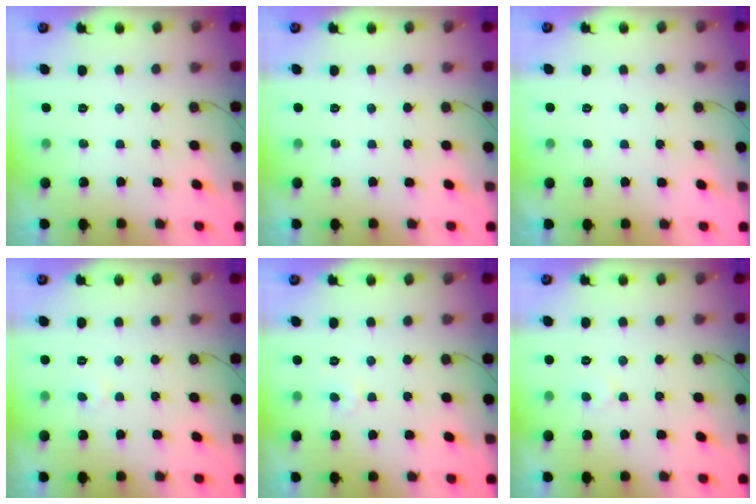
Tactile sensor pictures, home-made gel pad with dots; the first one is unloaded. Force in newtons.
{"total": 0.0}
{"total": 1.7, "press": 1.7, "slide": 0.2}
{"total": 1.8, "press": 1.7, "slide": 0.2}
{"total": 3.5, "press": 3.5, "slide": 0.4}
{"total": 2.4, "press": 2.4, "slide": 0.2}